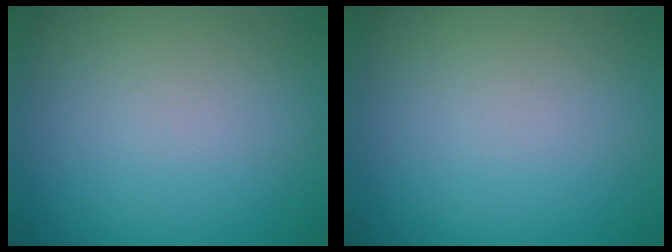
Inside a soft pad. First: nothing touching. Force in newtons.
{"total": 0.0}